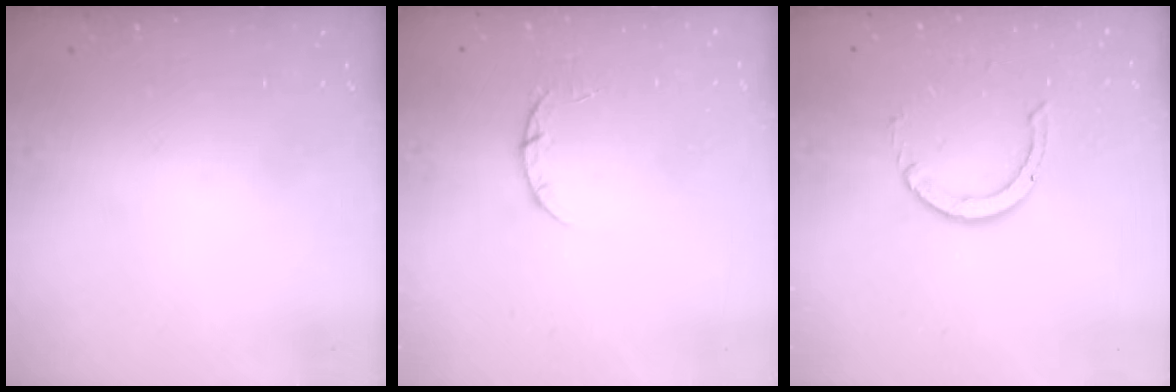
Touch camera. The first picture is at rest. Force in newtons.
{"total": 2.3, "press": 2.3, "slide": 0.3}
{"total": 3.0, "press": 3.0, "slide": 0.3}